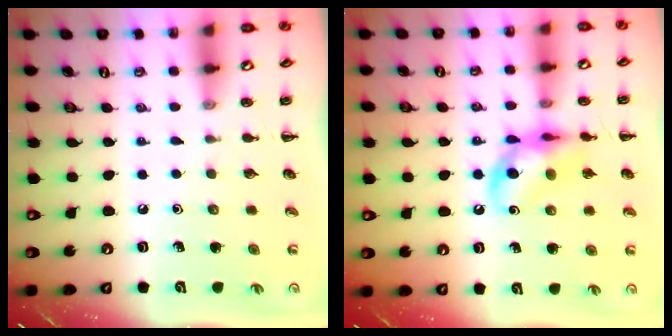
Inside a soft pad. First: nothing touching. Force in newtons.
{"total": 13.3, "press": 13.0, "slide": 2.5}